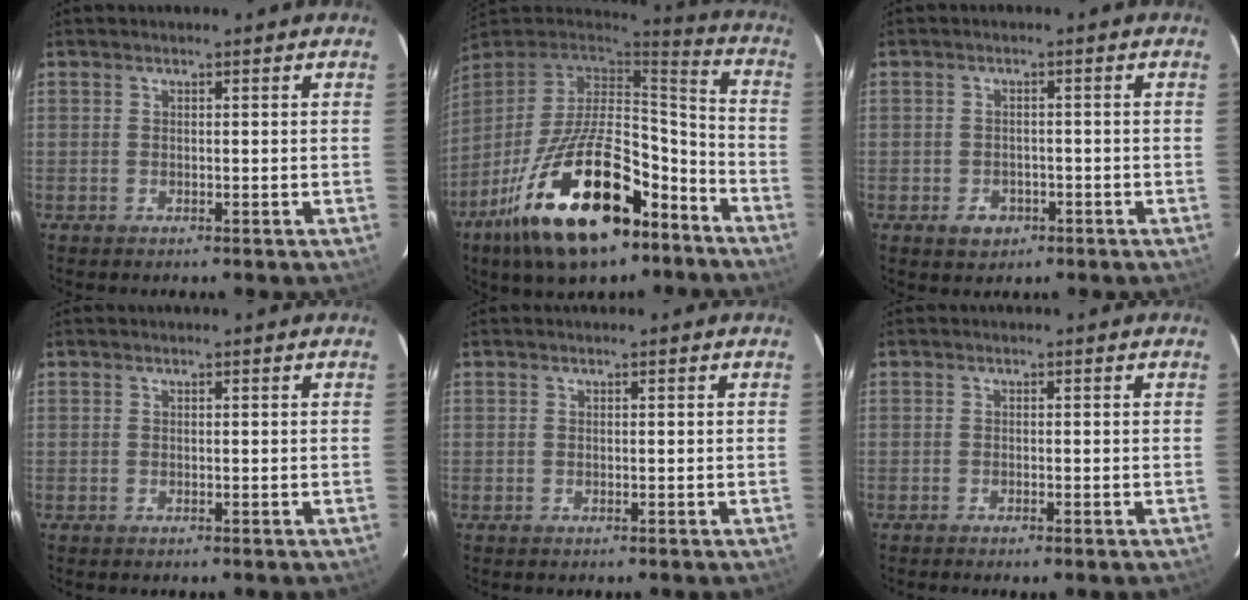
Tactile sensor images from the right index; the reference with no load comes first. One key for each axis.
{"total": 26.7, "fx": -15.0, "fy": 11.8, "fz": 18.7, "tx": -0.353, "ty": -0.010, "tz": -0.236}
{"total": 3.7, "fx": -1.8, "fy": 3.0, "fz": 1.3, "tx": -0.030, "ty": 0.004, "tz": -0.020}
{"total": 0.0}
{"total": 0.0}
{"total": 0.8, "fx": -0.6, "fy": -0.1, "fz": 0.5, "tx": -0.011, "ty": 0.000, "tz": -0.012}